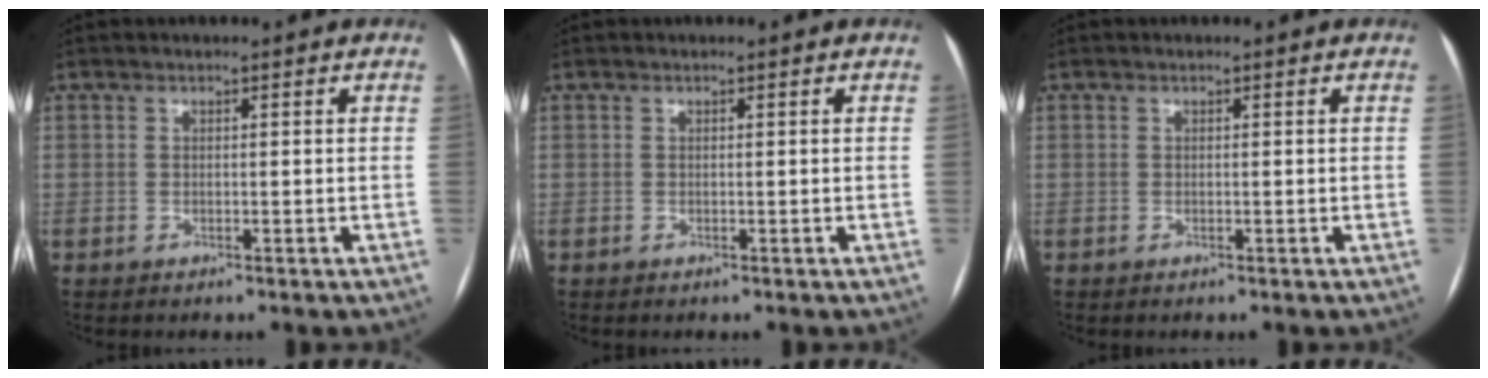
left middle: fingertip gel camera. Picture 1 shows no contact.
{"total": 0.0}
{"total": 0.0}